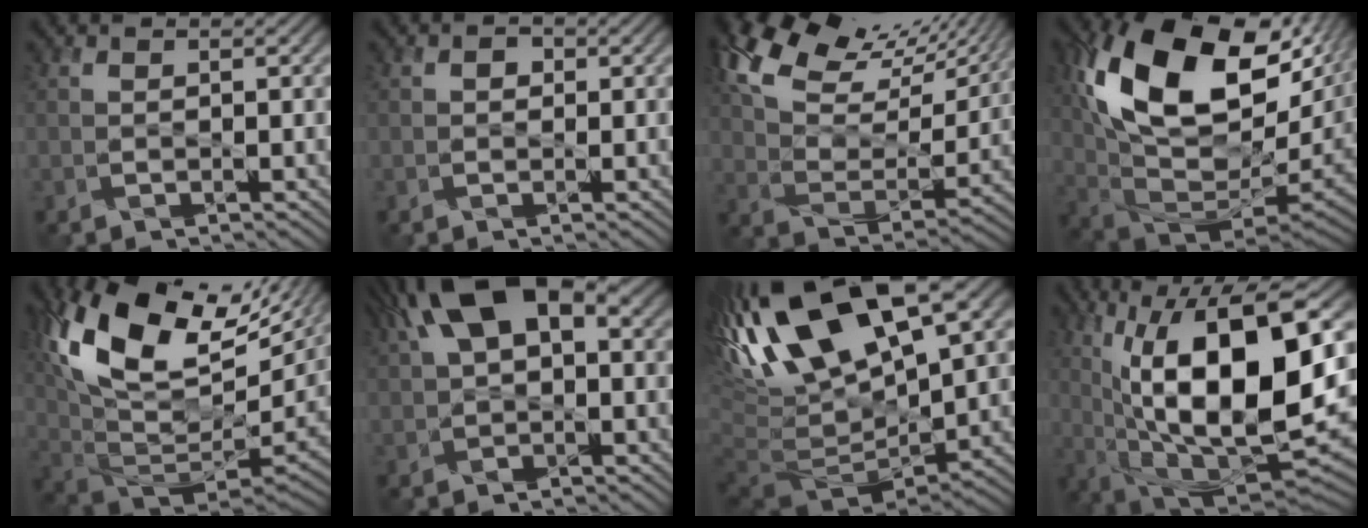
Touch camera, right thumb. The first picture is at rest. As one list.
[{"total": 1.1, "force": [0.1, 0.9, 0.5], "torque": [-0.005, -0.003, -0.004]}, {"total": 17.2, "force": [11.6, 7.2, 10.5], "torque": [-0.234, 0.035, 0.185]}, {"total": 21.5, "force": [7.2, 12.0, 16.3], "torque": [-0.334, 0.006, 0.145]}, {"total": 19.9, "force": [9.1, 10.5, 14.3], "torque": [-0.291, 0.014, 0.165]}, {"total": 12.5, "force": [4.4, 6.4, 9.8], "torque": [-0.190, 0.022, 0.066]}, {"total": 19.0, "force": [6.8, 9.0, 15.3], "torque": [-0.337, -0.005, 0.146]}, {"total": 18.5, "force": [3.3, 7.8, 16.4], "torque": [-0.287, 0.010, 0.056]}]